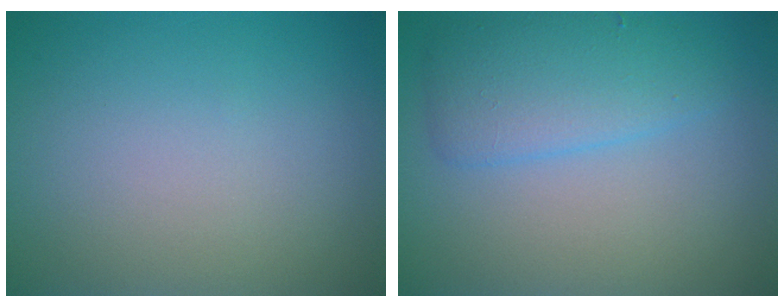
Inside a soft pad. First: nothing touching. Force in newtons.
{"total": 4.0, "press": 4.0, "slide": 0.1}